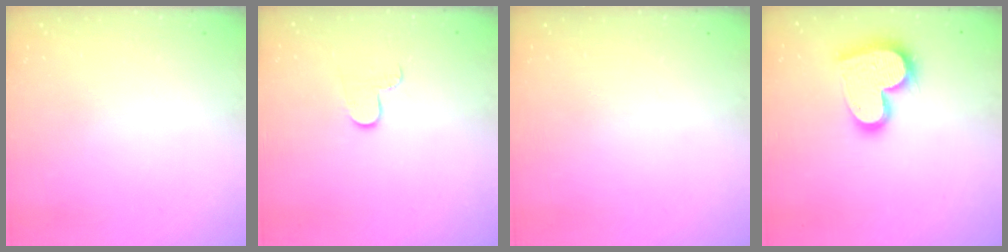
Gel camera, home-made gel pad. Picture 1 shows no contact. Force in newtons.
{"total": 5.2, "press": 5.2, "slide": 0.5}
{"total": 0.0}
{"total": 16.9, "press": 16.8, "slide": 1.3}